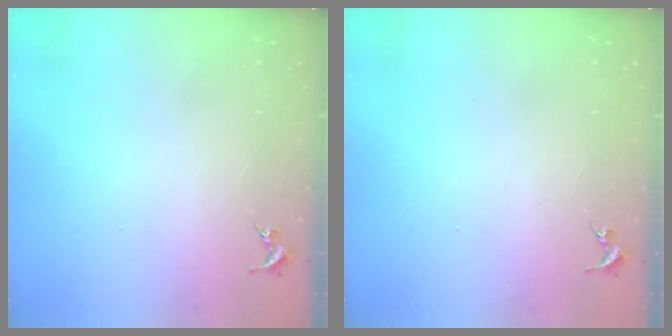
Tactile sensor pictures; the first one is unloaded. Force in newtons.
{"total": 0.0}